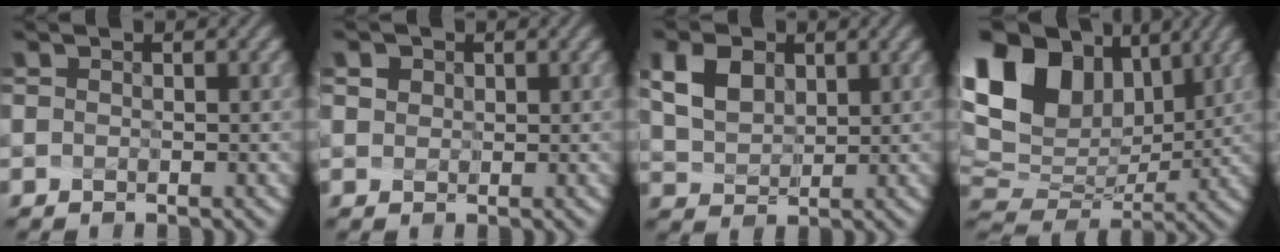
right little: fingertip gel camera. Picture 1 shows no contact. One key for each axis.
{"total": 2.8, "fx": 1.5, "fy": 2.0, "fz": 1.2, "tx": -0.019, "ty": 0.022, "tz": 0.011}
{"total": 3.7, "fx": 1.9, "fy": 2.5, "fz": 2.0, "tx": -0.065, "ty": 0.007, "tz": 0.049}
{"total": 14.2, "fx": 5.0, "fy": 9.6, "fz": 9.2, "tx": -0.182, "ty": 0.029, "tz": 0.104}